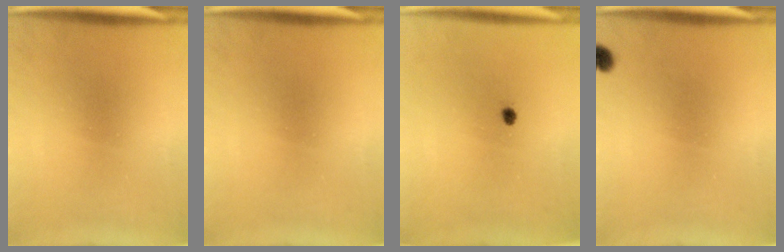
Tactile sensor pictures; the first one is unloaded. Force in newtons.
{"total": 0.0}
{"total": 1.0}
{"total": 1.5}